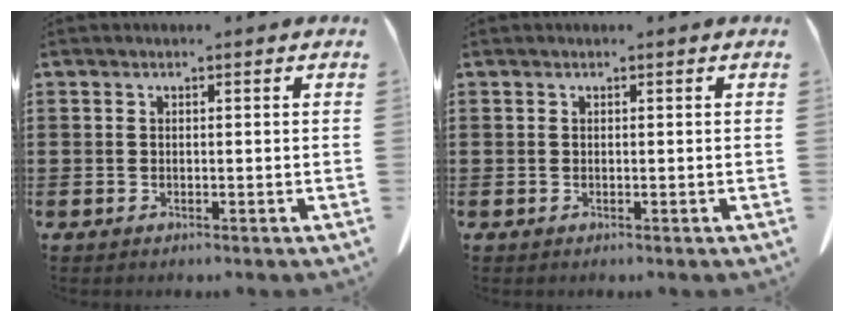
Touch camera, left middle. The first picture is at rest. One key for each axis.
{"total": 0.0}